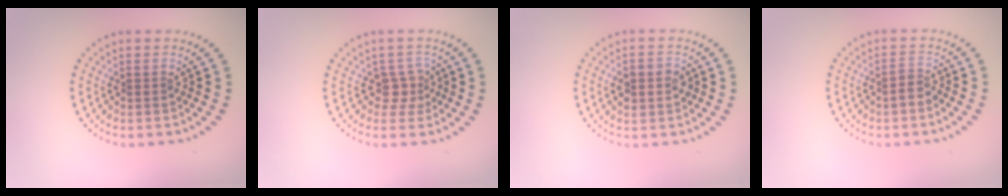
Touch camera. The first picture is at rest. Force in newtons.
{"total": 2.1, "press": 1.6, "slide": 1.4}
{"total": 2.8, "press": 2.8, "slide": 0.2}
{"total": 1.6, "press": 1.3, "slide": 0.9}